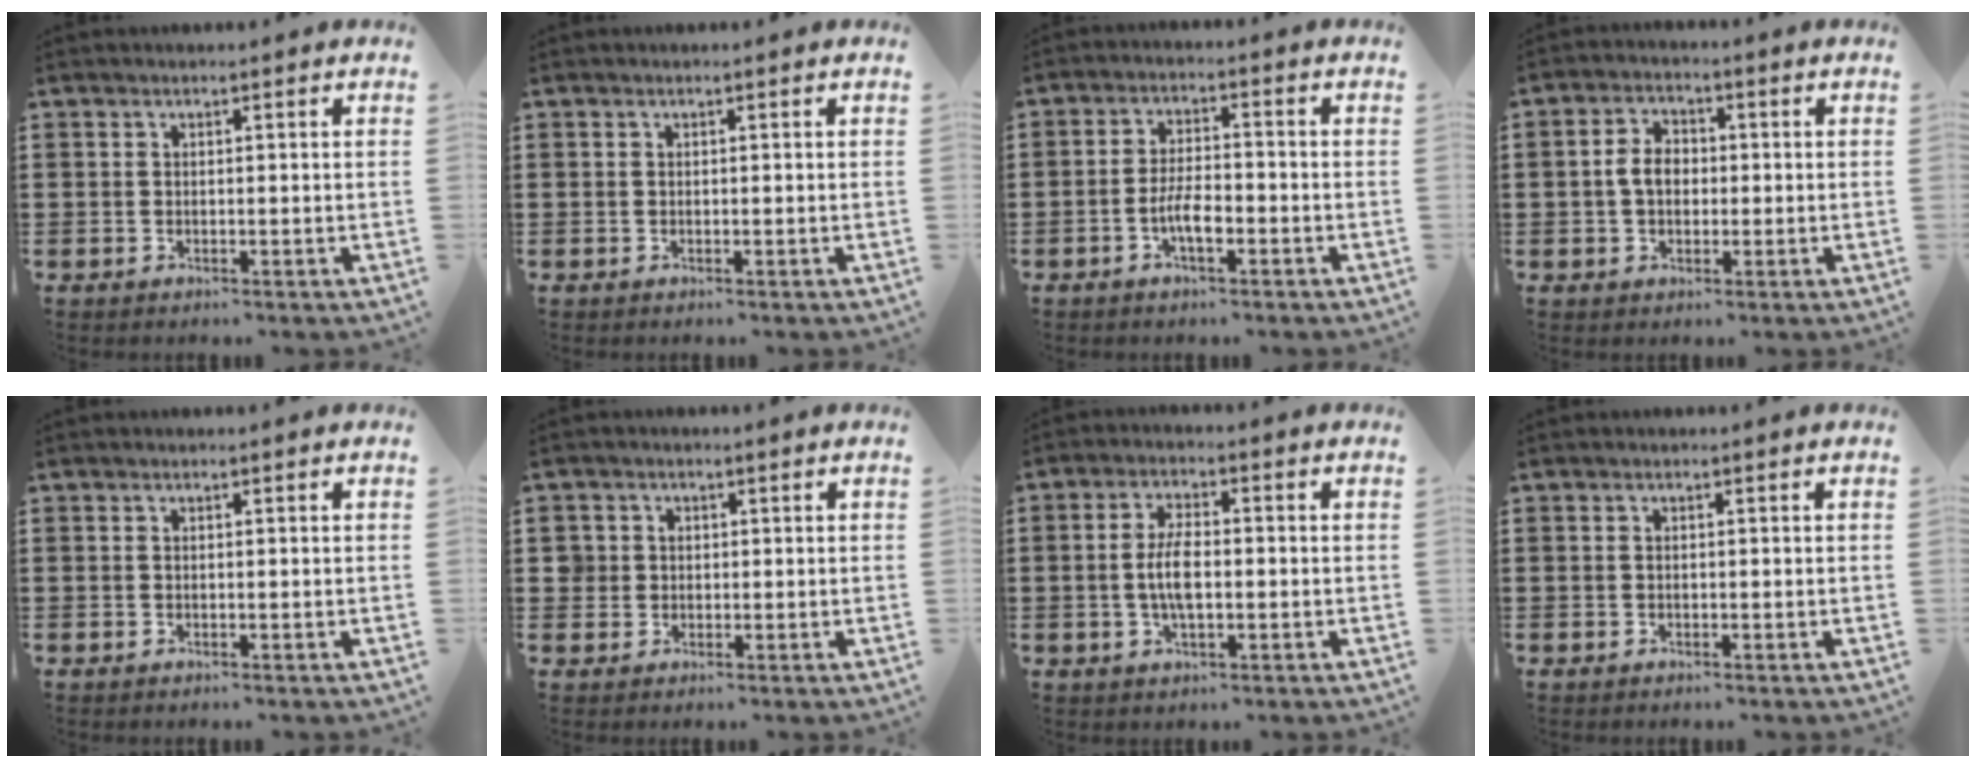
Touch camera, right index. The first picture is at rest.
{"total": 0.0}
{"total": 4.6, "force": [-1.8, 1.0, 4.1], "torque": [-0.084, -0.001, -0.038]}
{"total": 3.7, "force": [-0.1, 2.3, 2.9], "torque": [-0.062, 0.008, -0.005]}
{"total": 0.0}
{"total": 2.4, "force": [0.3, 2.4, 0.3], "torque": [-0.018, 0.012, 0.004]}
{"total": 5.5, "force": [-0.6, 2.0, 5.0], "torque": [-0.107, -0.002, -0.015]}
{"total": 0.0}